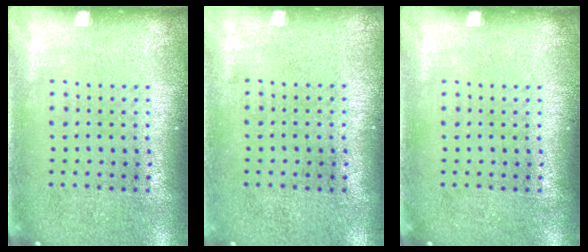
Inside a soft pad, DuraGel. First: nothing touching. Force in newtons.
{"total": 0.0}
{"total": 0.0}